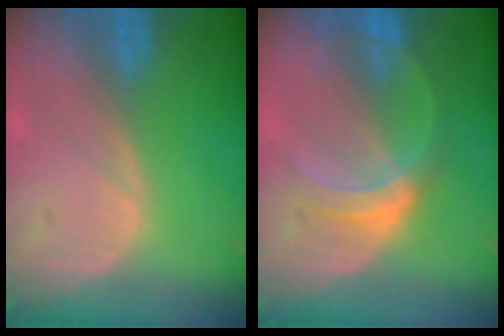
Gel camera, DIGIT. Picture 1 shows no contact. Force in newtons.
{"total": 5.2, "press": 4.8, "slide": 1.8}